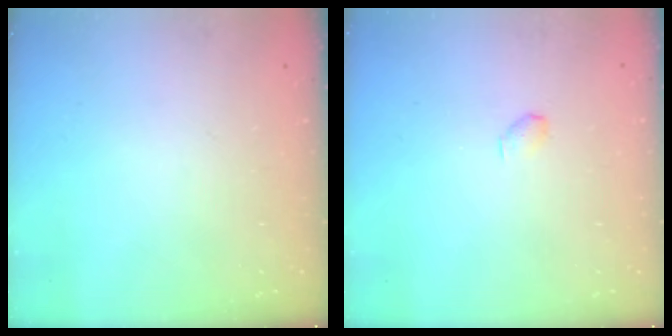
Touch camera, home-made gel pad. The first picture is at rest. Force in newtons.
{"total": 3.1, "press": 3.0, "slide": 0.6}